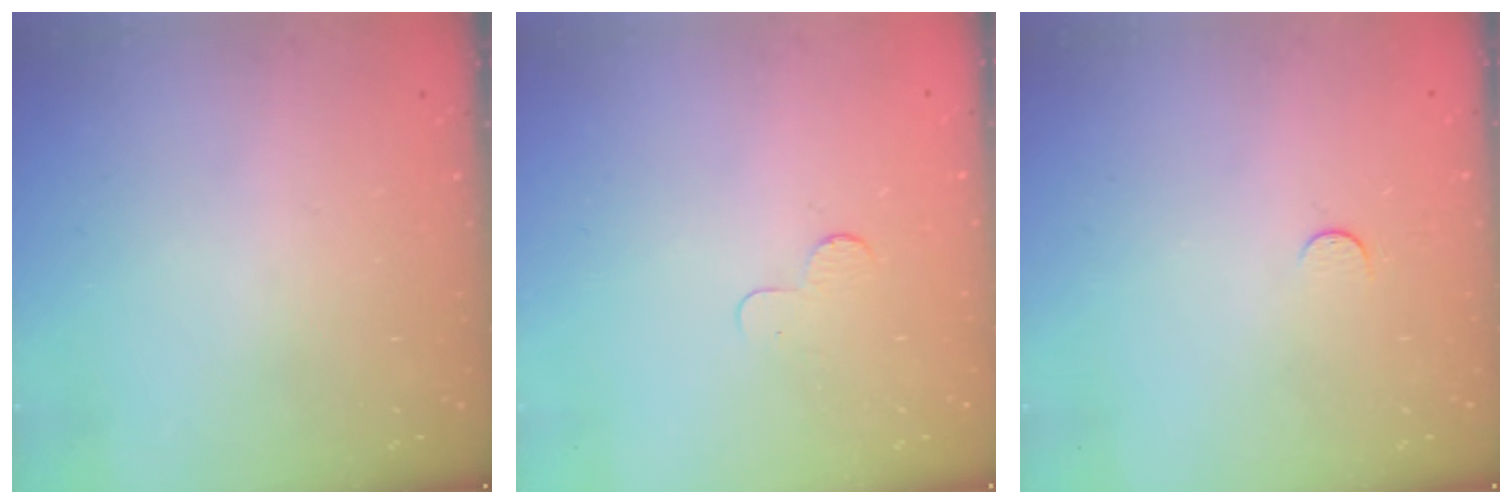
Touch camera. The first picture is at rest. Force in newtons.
{"total": 2.3, "press": 2.3, "slide": 0.2}
{"total": 3.1, "press": 3.1, "slide": 0.4}